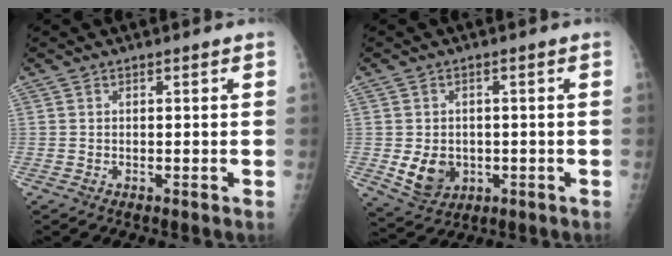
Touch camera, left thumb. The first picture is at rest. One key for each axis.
{"total": 6.7, "fx": -1.1, "fy": 5.4, "fz": 3.8, "tx": -0.048, "ty": -0.001, "tz": -0.001}